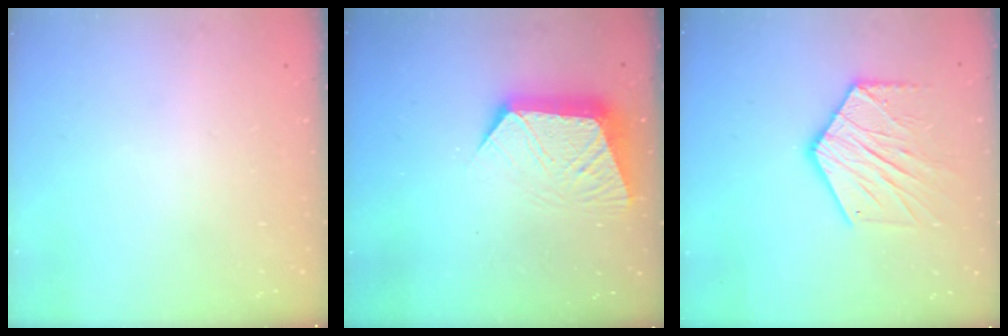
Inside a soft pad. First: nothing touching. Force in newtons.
{"total": 10.4, "press": 10.4, "slide": 0.7}
{"total": 15.4, "press": 15.4, "slide": 1.0}